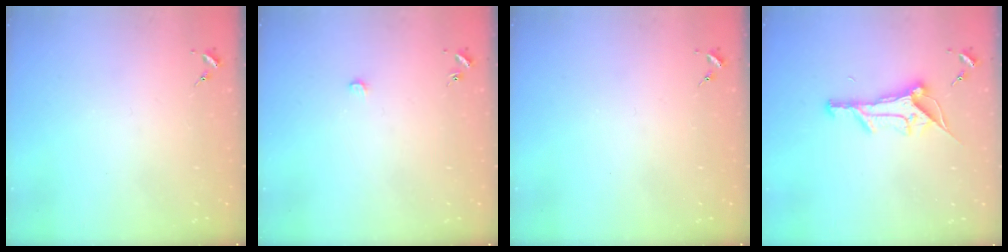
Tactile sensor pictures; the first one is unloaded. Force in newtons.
{"total": 3.8, "press": 3.8, "slide": 0.4}
{"total": 0.0}
{"total": 12.8, "press": 12.8, "slide": 0.3}